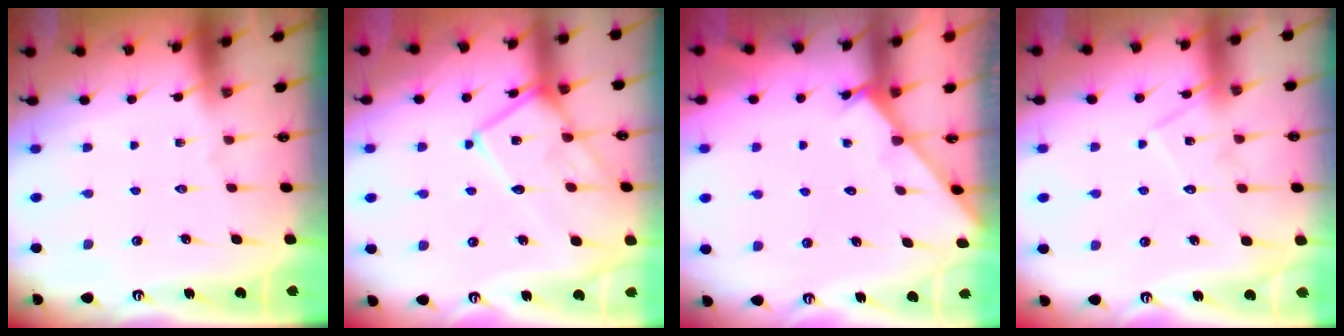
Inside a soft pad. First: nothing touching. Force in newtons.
{"total": 14.7, "press": 14.6, "slide": 1.4}
{"total": 1.1, "press": 1.1, "slide": 0.1}
{"total": 11.1, "press": 11.1, "slide": 0.7}